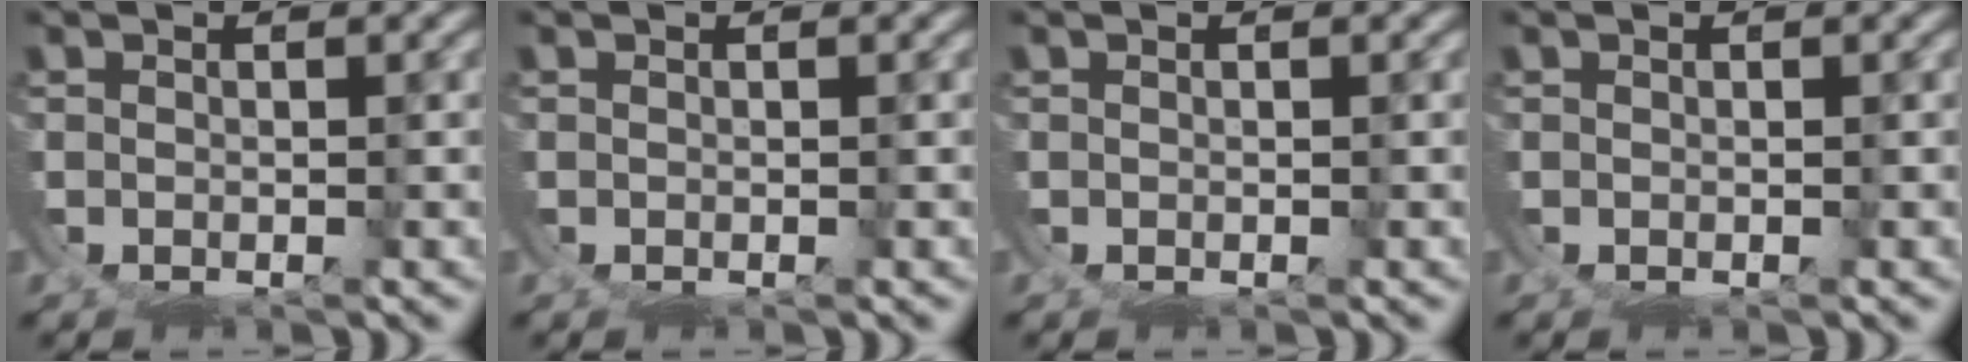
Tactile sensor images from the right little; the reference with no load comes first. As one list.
[{"total": 0.0}, {"total": 0.0}, {"total": 0.0}]